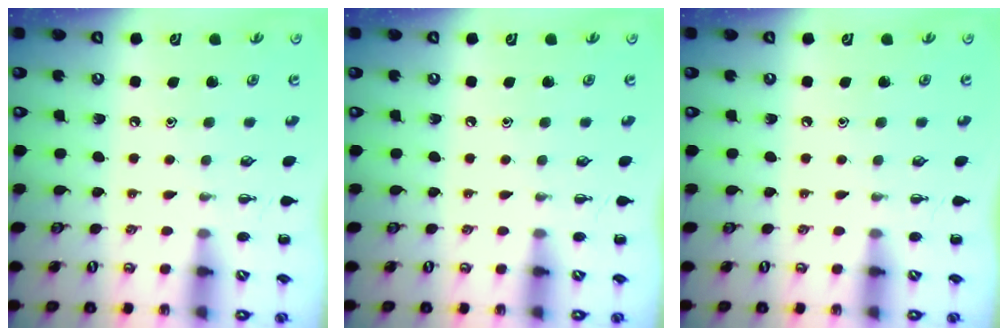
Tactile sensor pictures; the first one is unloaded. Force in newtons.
{"total": 0.0}
{"total": 0.0}